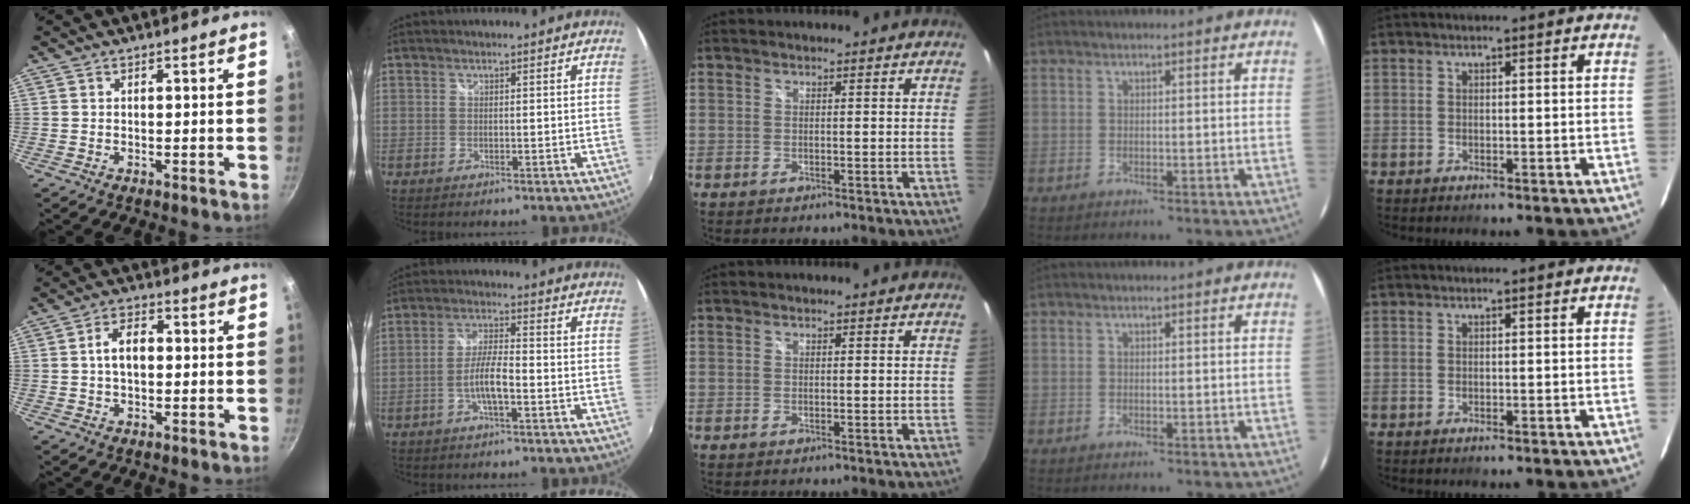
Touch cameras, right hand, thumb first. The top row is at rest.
{"thumb": {"total": 5.7, "force": [0.2, 3.5, 4.5], "torque": [-0.065, 0.017, -0.002]}, "index": {"total": 5.6, "force": [-2.3, 1.0, 5.0], "torque": [-0.100, 0.004, -0.042]}}